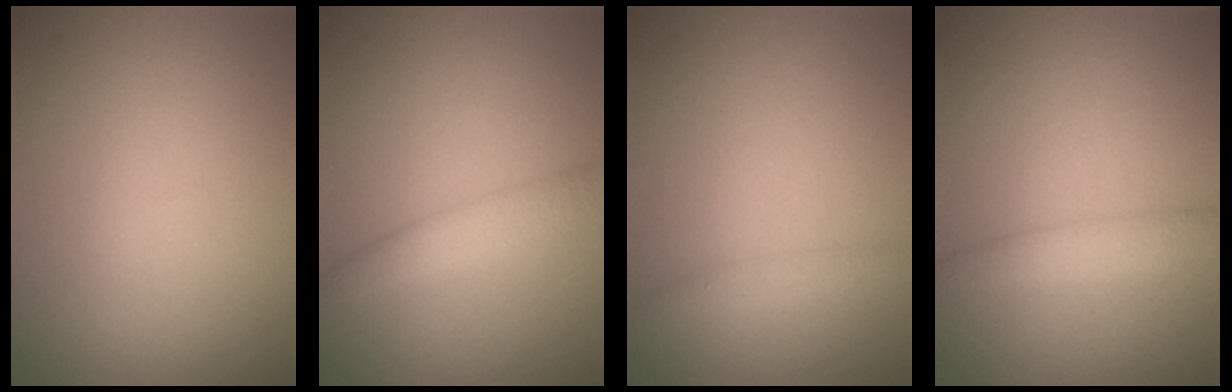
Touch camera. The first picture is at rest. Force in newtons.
{"total": 2.7, "press": 2.7, "slide": 0.1}
{"total": 1.2, "press": 1.2, "slide": 0.1}
{"total": 2.3, "press": 2.3, "slide": 0.0}